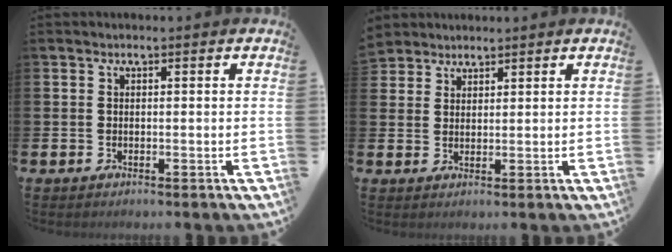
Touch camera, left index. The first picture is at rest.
{"total": 3.2, "force": [3.0, 0.9, -0.5], "torque": [0.011, -0.013, 0.057]}